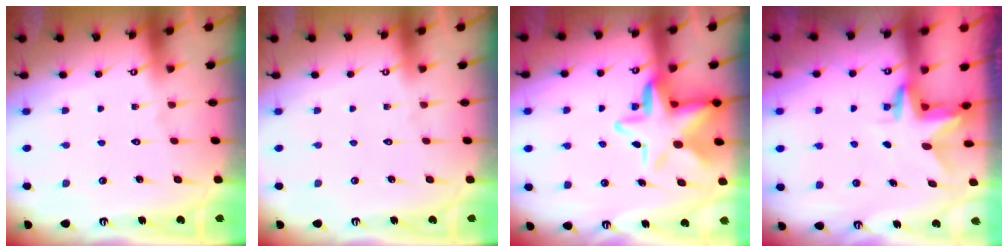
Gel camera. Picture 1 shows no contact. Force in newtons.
{"total": 0.0}
{"total": 12.4, "press": 12.2, "slide": 2.5}
{"total": 3.0, "press": 3.0, "slide": 0.2}